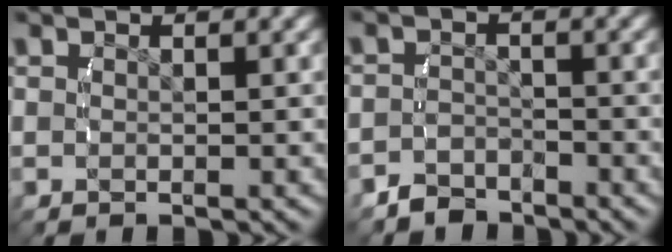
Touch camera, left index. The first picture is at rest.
{"total": 2.9, "force": [-2.6, 1.2, 0.1], "torque": [-0.001, -0.013, -0.044]}